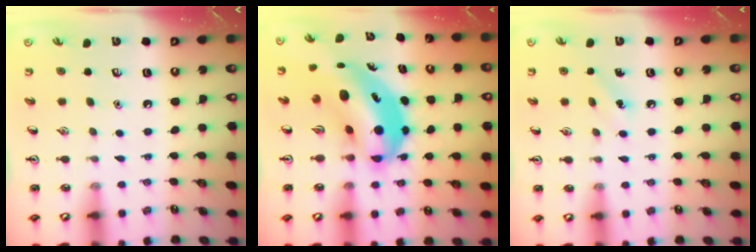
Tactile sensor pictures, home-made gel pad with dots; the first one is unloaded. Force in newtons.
{"total": 8.2, "press": 8.0, "slide": 1.7}
{"total": 5.4, "press": 5.2, "slide": 1.5}